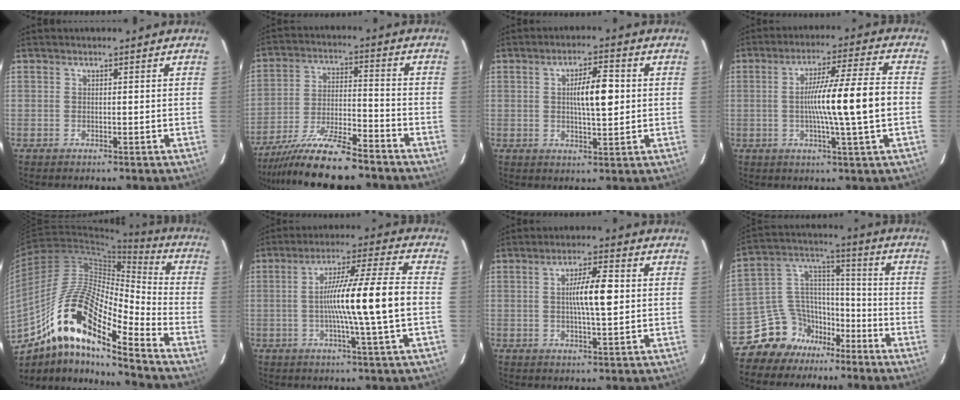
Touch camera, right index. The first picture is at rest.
{"total": 13.3, "force": [-11.4, 1.2, 6.8], "torque": [-0.119, -0.011, -0.198]}
{"total": 6.7, "force": [0.8, 1.5, 6.5], "torque": [-0.108, 0.009, 0.016]}
{"total": 12.5, "force": [-0.9, -1.1, 12.4], "torque": [-0.206, 0.003, -0.018]}
{"total": 17.9, "force": [-10.2, 4.0, 14.2], "torque": [-0.267, 0.028, -0.172]}
{"total": 13.6, "force": [-1.3, -1.3, 13.5], "torque": [-0.225, 0.004, -0.026]}
{"total": 6.8, "force": [0.7, 0.8, 6.7], "torque": [-0.117, 0.007, 0.011]}
{"total": 10.9, "force": [-7.5, 7.8, 0.8], "torque": [-0.019, 0.082, -0.129]}